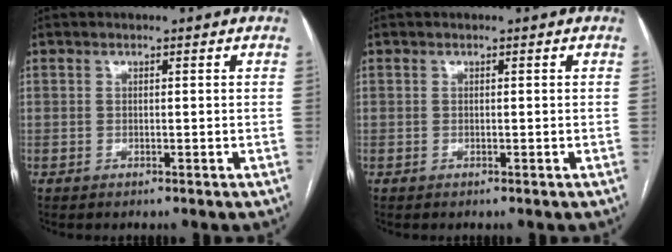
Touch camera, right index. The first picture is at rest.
{"total": 0.0}